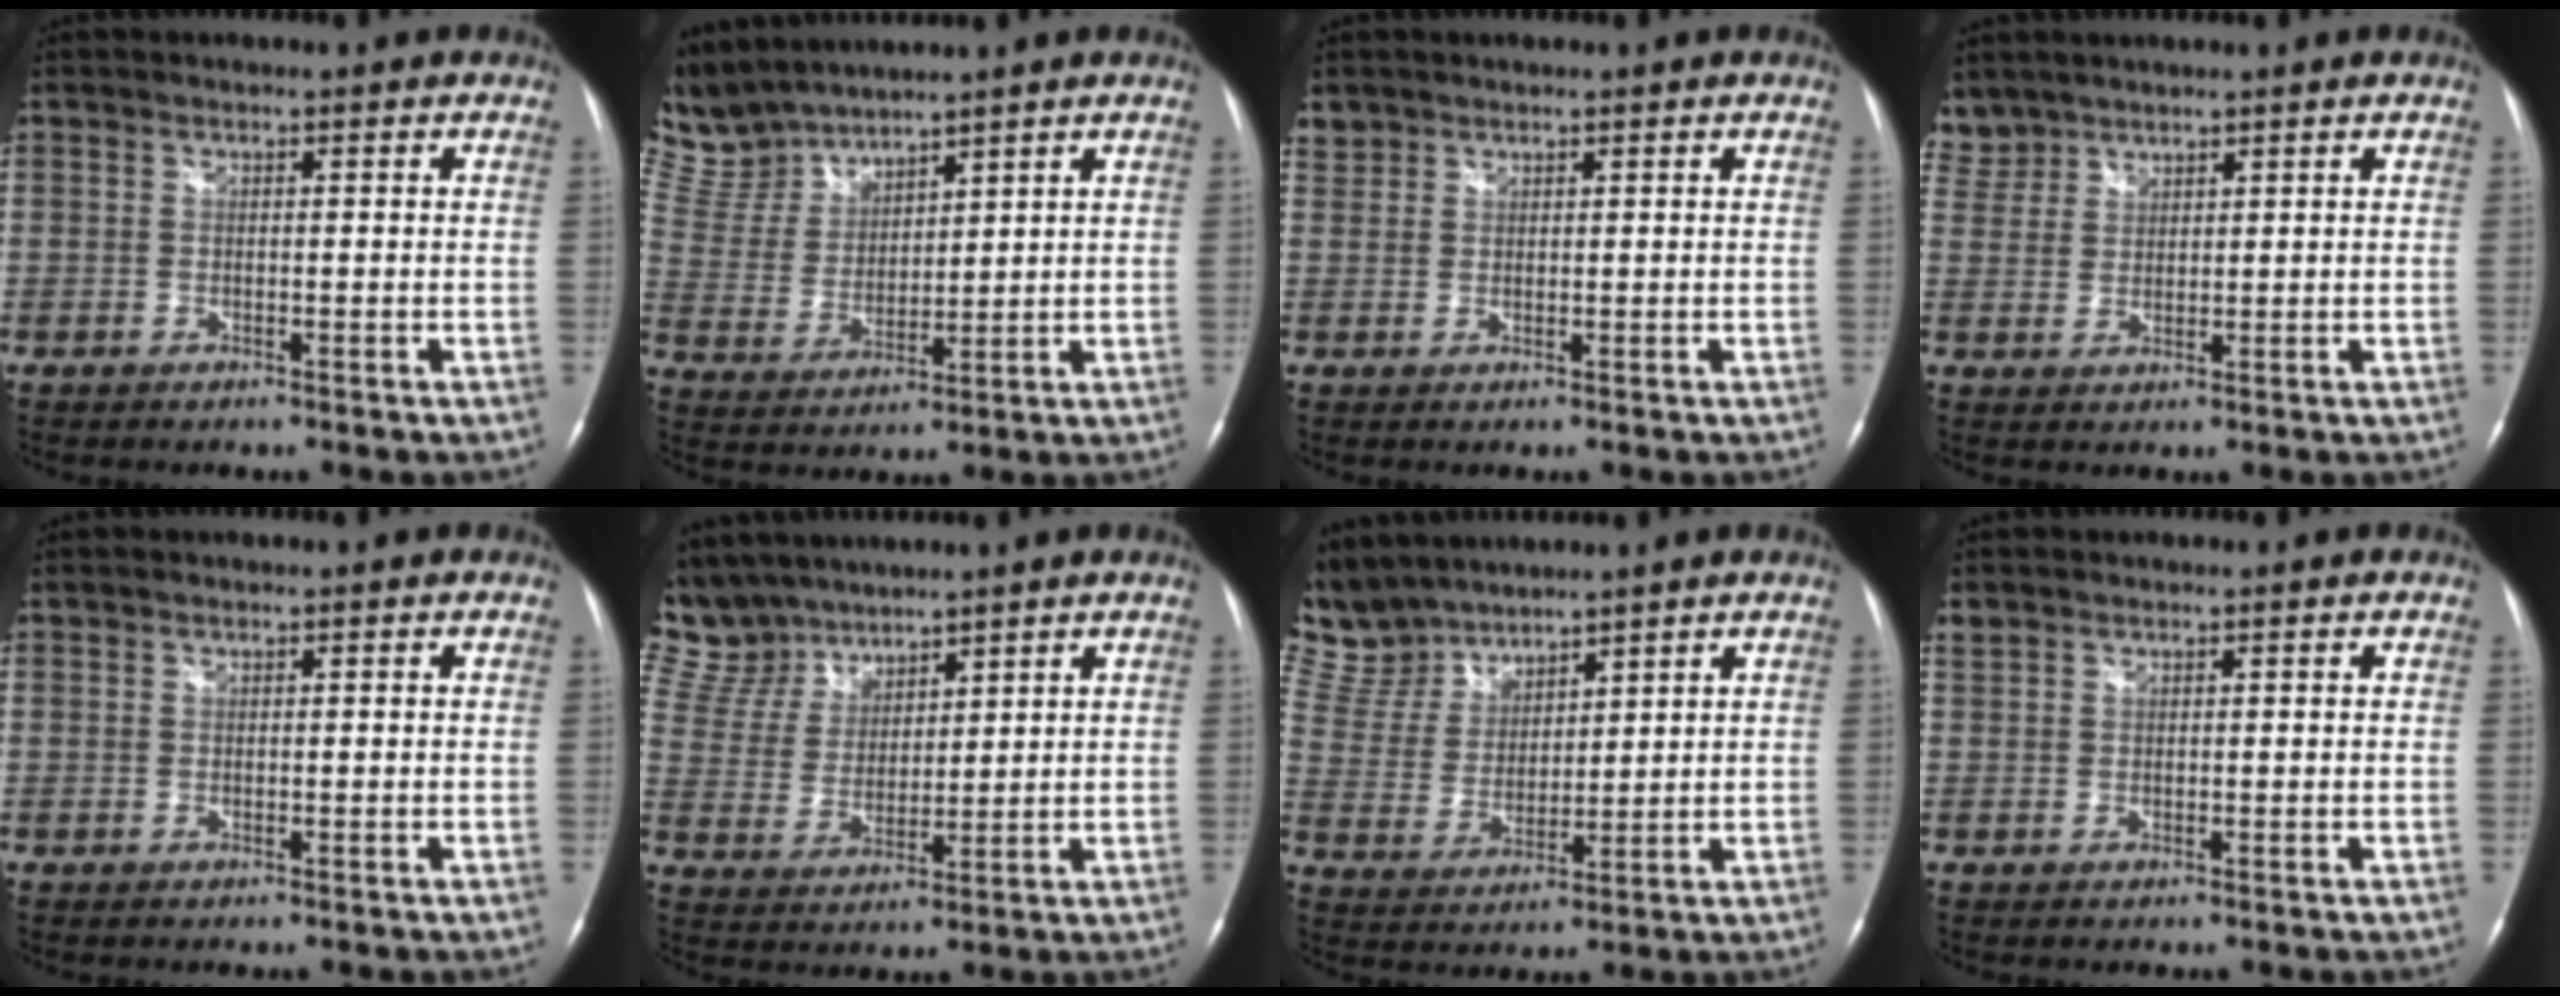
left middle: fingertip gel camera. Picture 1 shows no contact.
{"total": 9.1, "force": [8.9, 1.4, 0.8], "torque": [-0.041, 0.012, 0.201]}
{"total": 1.9, "force": [1.5, 1.1, -0.3], "torque": [0.011, 0.008, 0.026]}
{"total": 4.6, "force": [4.0, 2.2, -0.4], "torque": [0.012, 0.010, 0.087]}
{"total": 0.0}
{"total": 11.5, "force": [10.3, 4.9, 1.5], "torque": [-0.049, 0.018, 0.221]}
{"total": 10.7, "force": [10.0, 3.7, 1.5], "torque": [-0.051, 0.016, 0.217]}
{"total": 0.9, "force": [0.8, 0.4, 0.0], "torque": [-0.004, 0.011, 0.019]}